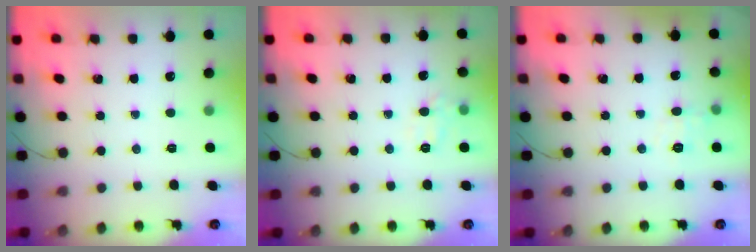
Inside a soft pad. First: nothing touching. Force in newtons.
{"total": 6.4, "press": 6.3, "slide": 1.0}
{"total": 5.9, "press": 5.7, "slide": 1.5}